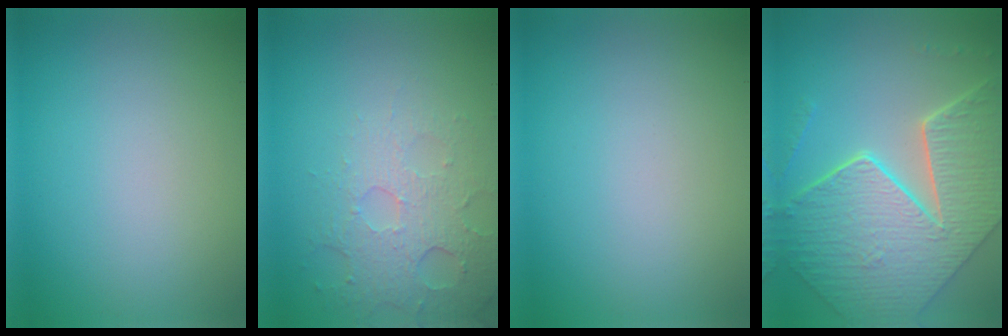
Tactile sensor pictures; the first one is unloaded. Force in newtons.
{"total": 5.0, "press": 3.3, "slide": 3.8}
{"total": 0.0}
{"total": 9.2, "press": 6.6, "slide": 6.4}